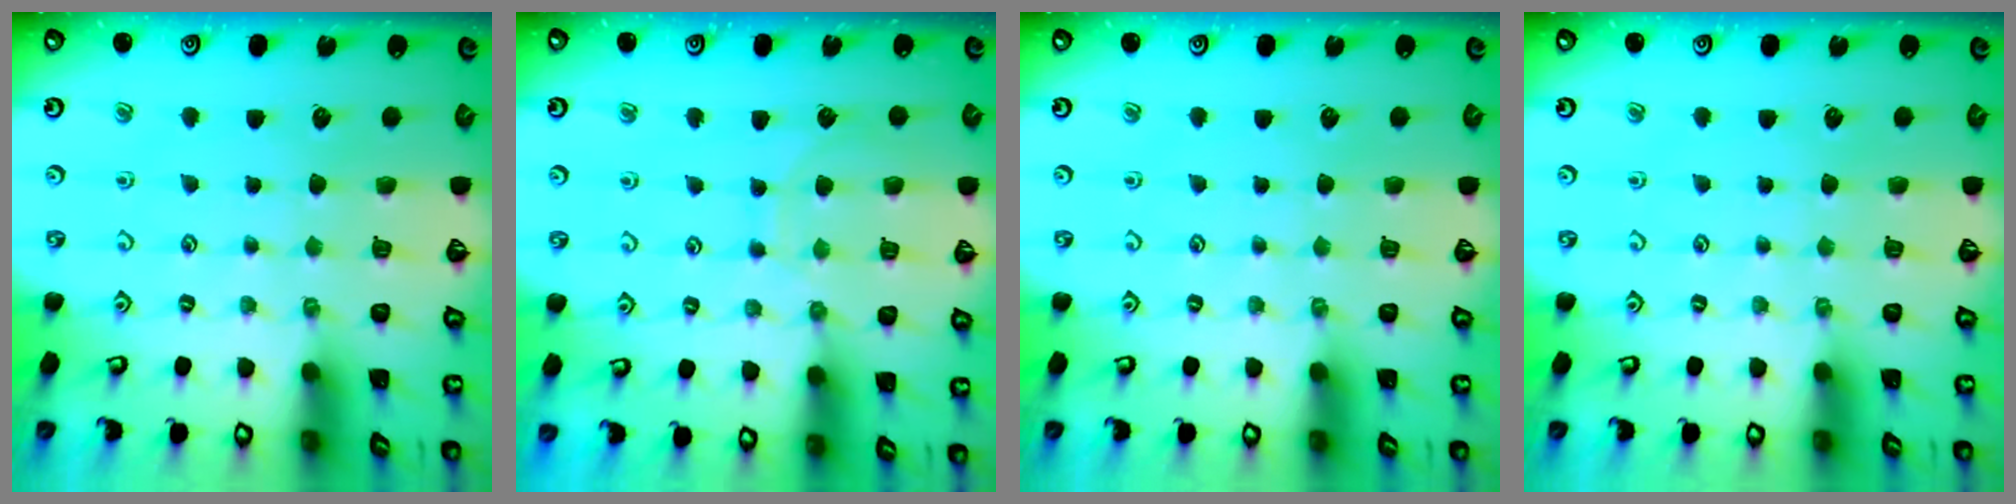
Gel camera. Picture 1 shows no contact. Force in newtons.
{"total": 8.1, "press": 8.1, "slide": 0.7}
{"total": 0.0}
{"total": 0.0}